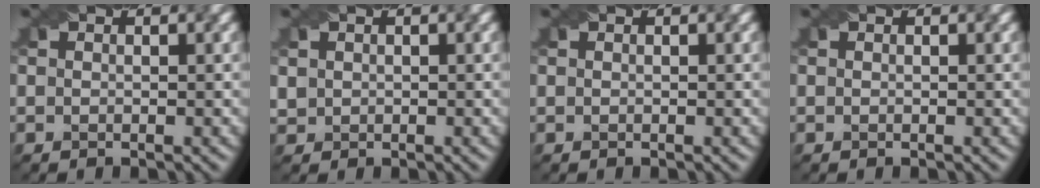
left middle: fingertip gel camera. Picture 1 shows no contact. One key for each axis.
{"total": 1.0, "fx": 0.3, "fy": 0.9, "fz": 0.1, "tx": -0.014, "ty": 0.006, "tz": 0.024}
{"total": 0.0}
{"total": 0.0}